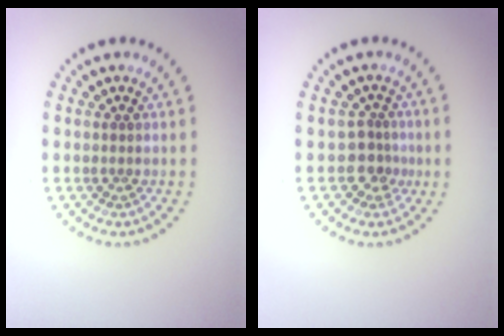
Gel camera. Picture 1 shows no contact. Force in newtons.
{"total": 2.3, "press": 1.7, "slide": 1.5}